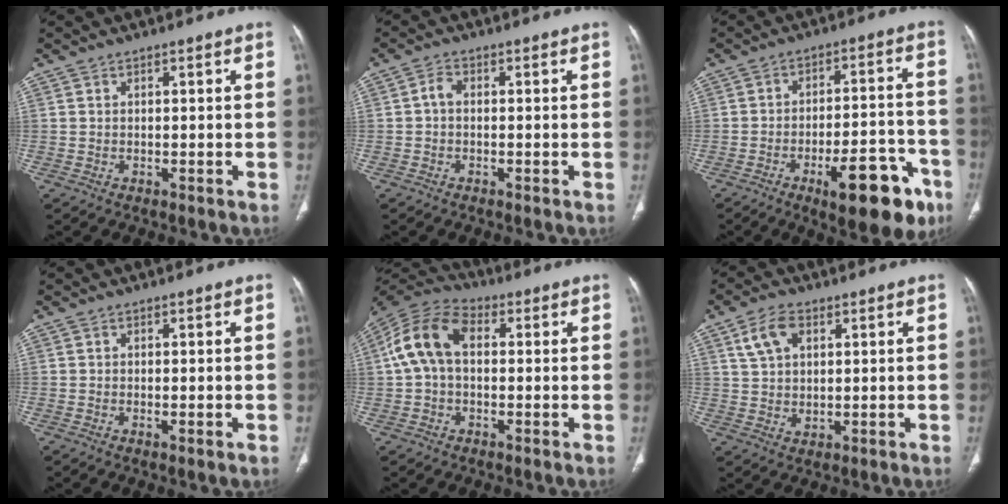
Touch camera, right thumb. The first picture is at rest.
{"total": 2.1, "force": [-0.2, 1.3, 1.6], "torque": [-0.028, 0.006, -0.010]}
{"total": 16.3, "force": [-8.5, 6.1, 12.6], "torque": [-0.139, 0.055, -0.110]}
{"total": 0.9, "force": [-0.2, 0.2, 0.9], "torque": [-0.021, -0.004, -0.005]}
{"total": 11.7, "force": [1.2, 7.7, 8.7], "torque": [-0.170, 0.036, 0.011]}
{"total": 6.9, "force": [3.0, 4.3, 4.6], "torque": [-0.080, -0.006, 0.060]}